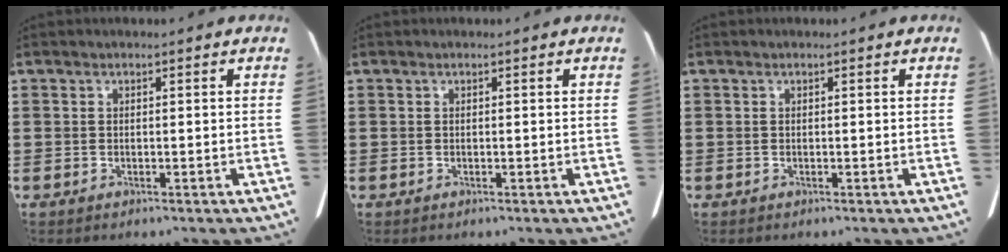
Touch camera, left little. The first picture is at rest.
{"total": 0.0}
{"total": 0.0}